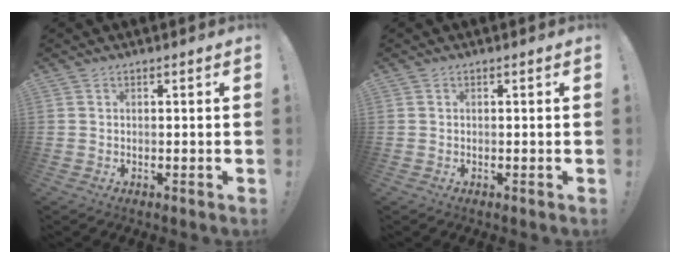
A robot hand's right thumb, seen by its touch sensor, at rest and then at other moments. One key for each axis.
{"total": 0.0}